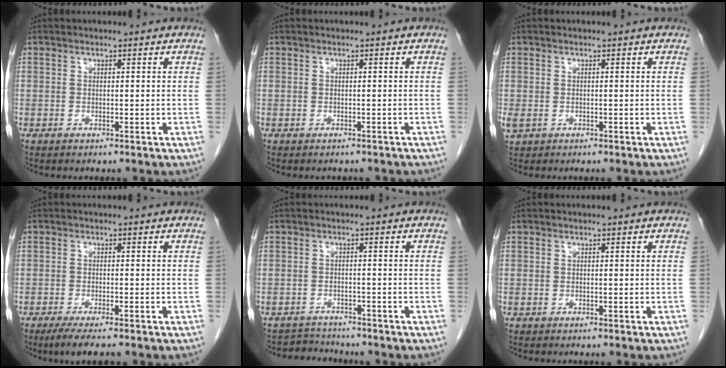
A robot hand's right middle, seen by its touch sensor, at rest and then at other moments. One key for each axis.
{"total": 2.8, "fx": -2.4, "fy": 1.1, "fz": 0.9, "tx": -0.020, "ty": -0.003, "tz": -0.024}
{"total": 1.2, "fx": -0.2, "fy": 0.9, "fz": 0.8, "tx": -0.023, "ty": -0.001, "tz": 0.002}
{"total": 4.6, "fx": -3.5, "fy": 0.4, "fz": 3.0, "tx": -0.050, "ty": -0.012, "tz": -0.055}
{"total": 3.5, "fx": -3.3, "fy": 0.7, "fz": -0.8, "tx": 0.011, "ty": -0.007, "tz": -0.053}
{"total": 0.0}